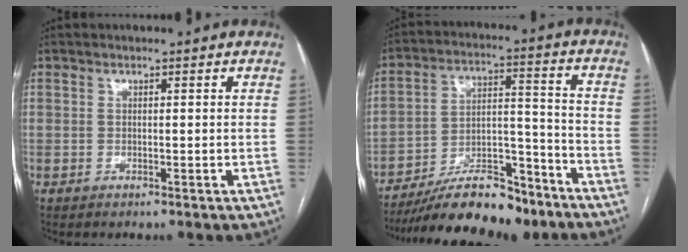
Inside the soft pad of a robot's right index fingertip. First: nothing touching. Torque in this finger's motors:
{"motor_torque": [0.32, -0.53, 0.52, 0.08]}